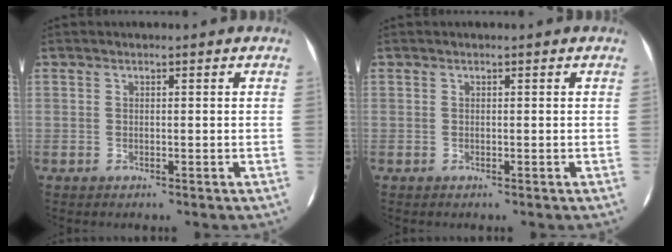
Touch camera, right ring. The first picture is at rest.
{"total": 0.0}